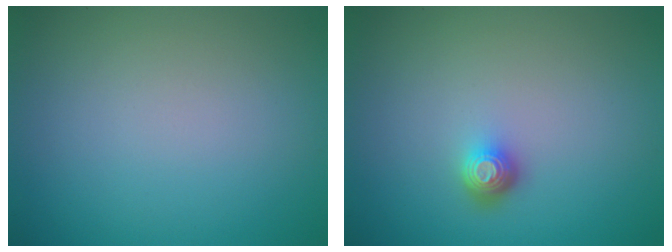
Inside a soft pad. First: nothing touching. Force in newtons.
{"total": 1.7, "press": 1.3, "slide": 1.1}